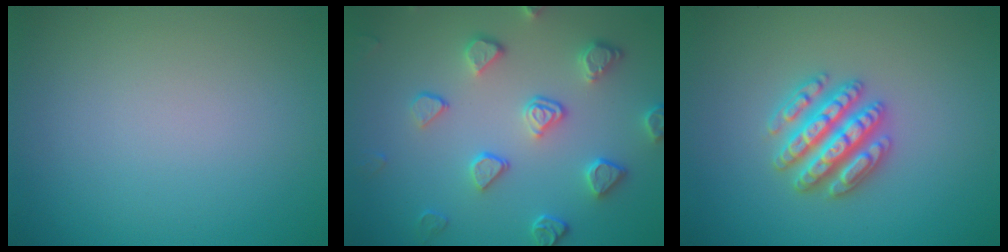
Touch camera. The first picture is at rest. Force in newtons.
{"total": 4.1, "press": 3.8, "slide": 1.4}
{"total": 4.8, "press": 4.7, "slide": 0.8}